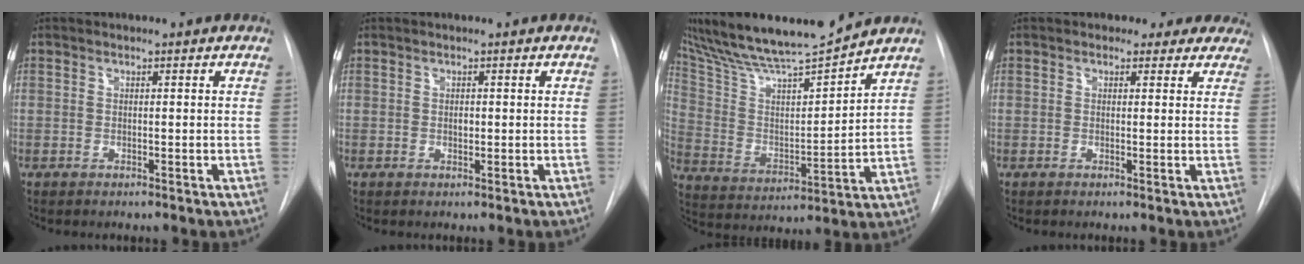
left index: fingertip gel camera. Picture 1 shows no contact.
{"total": 0.7, "force": [0.1, 0.4, 0.5], "torque": [-0.009, 0.001, 0.002]}
{"total": 16.0, "force": [15.0, -0.6, 5.5], "torque": [-0.108, -0.018, 0.262]}
{"total": 6.5, "force": [5.5, 3.3, 0.6], "torque": [0.023, 0.006, 0.039]}